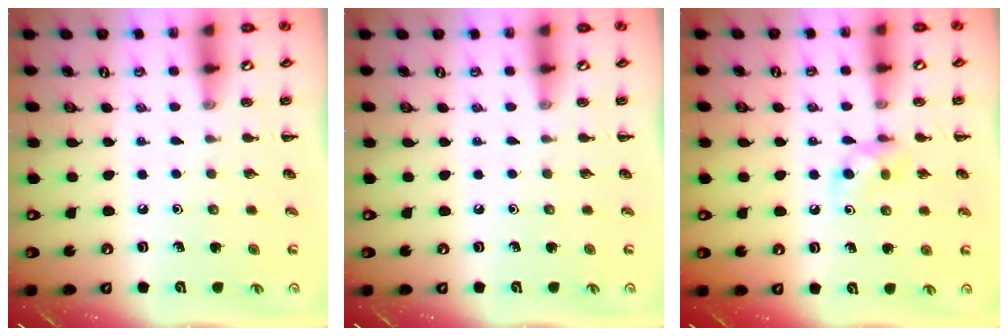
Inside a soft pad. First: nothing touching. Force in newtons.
{"total": 0.0}
{"total": 5.5, "press": 5.2, "slide": 1.8}